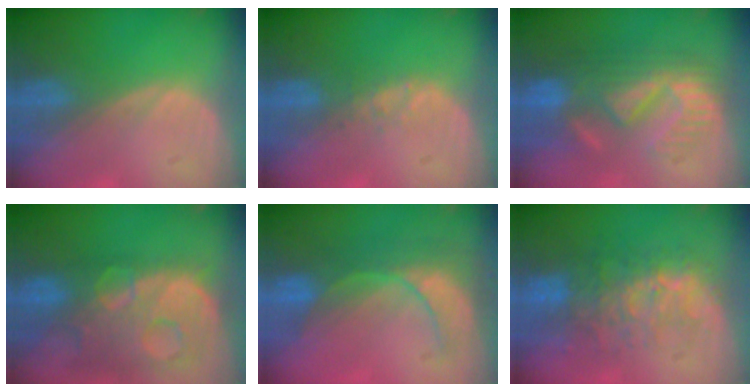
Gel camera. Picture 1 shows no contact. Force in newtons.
{"total": 1.4, "press": 1.4, "slide": 0.2}
{"total": 9.7, "press": 9.3, "slide": 3.0}
{"total": 13.7, "press": 11.1, "slide": 8.0}
{"total": 9.1, "press": 7.9, "slide": 4.5}
{"total": 9.3, "press": 8.4, "slide": 4.1}